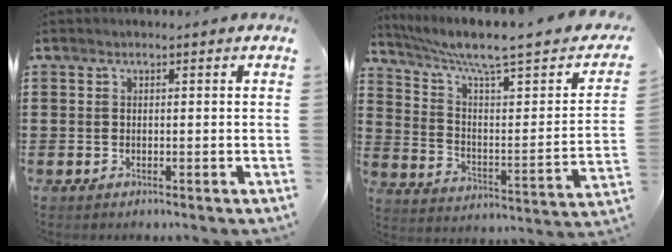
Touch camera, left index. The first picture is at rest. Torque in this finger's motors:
{"motor_torque": [1.07, -1.07, 0.22, 0.07]}